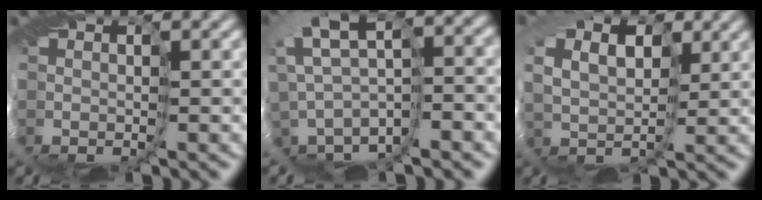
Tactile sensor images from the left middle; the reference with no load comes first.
{"total": 3.4, "force": [0.9, 0.5, 3.3], "torque": [-0.060, 0.027, 0.017]}
{"total": 4.8, "force": [3.1, 3.0, 2.1], "torque": [-0.024, 0.031, 0.036]}